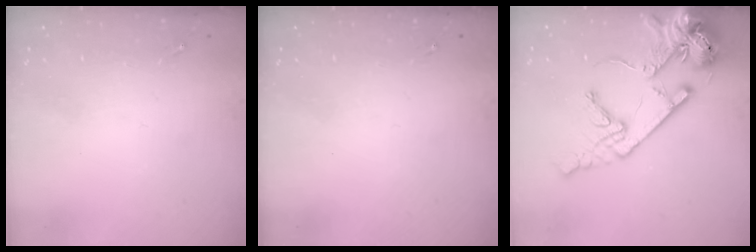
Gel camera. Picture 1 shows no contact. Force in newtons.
{"total": 0.0}
{"total": 19.0, "press": 18.8, "slide": 2.9}